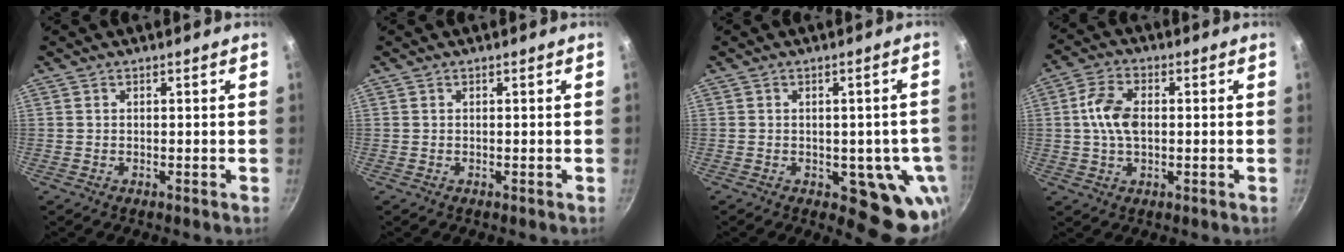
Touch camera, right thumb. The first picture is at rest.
{"total": 0.0}
{"total": 11.7, "force": [-2.9, 6.0, 9.7], "torque": [-0.059, -0.003, -0.033]}
{"total": 7.7, "force": [0.4, 4.8, 6.1], "torque": [-0.110, 0.015, 0.002]}